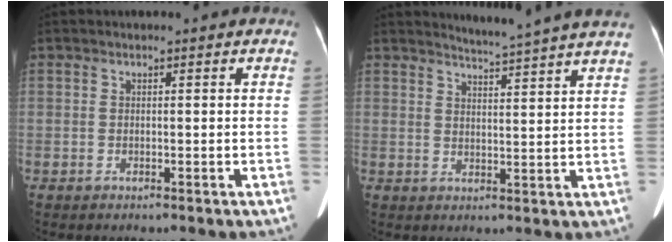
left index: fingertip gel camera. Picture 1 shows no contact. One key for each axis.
{"total": 9.8, "fx": 9.2, "fy": -1.9, "fz": 3.0, "tx": -0.052, "ty": -0.024, "tz": 0.111}